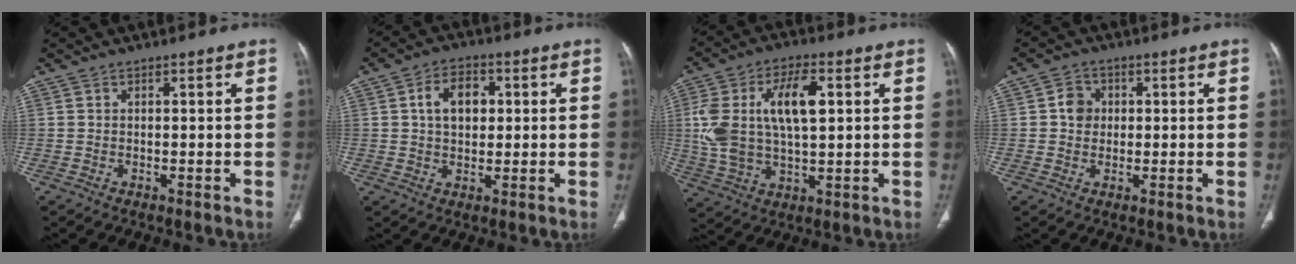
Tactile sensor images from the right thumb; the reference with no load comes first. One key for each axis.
{"total": 7.4, "fx": 1.4, "fy": 5.1, "fz": 5.2, "tx": -0.063, "ty": 0.008, "tz": 0.018}
{"total": 15.8, "fx": 3.0, "fy": 7.8, "fz": 13.4, "tx": -0.265, "ty": 0.011, "tz": 0.059}
{"total": 3.8, "fx": 0.4, "fy": 3.4, "fz": 1.7, "tx": -0.011, "ty": 0.004, "tz": 0.003}